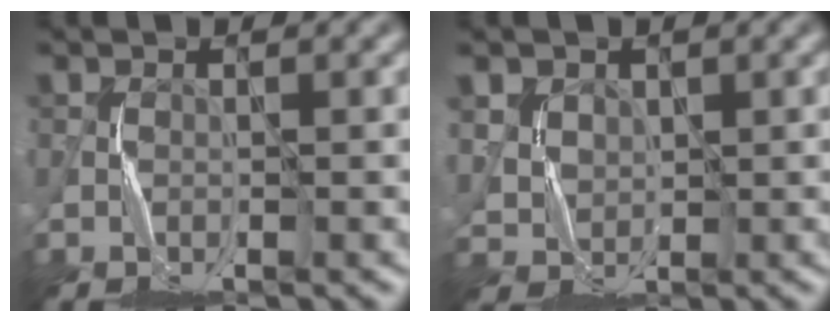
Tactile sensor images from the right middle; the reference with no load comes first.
{"total": 4.9, "force": [2.5, 3.6, 2.2], "torque": [-0.079, 0.008, 0.062]}